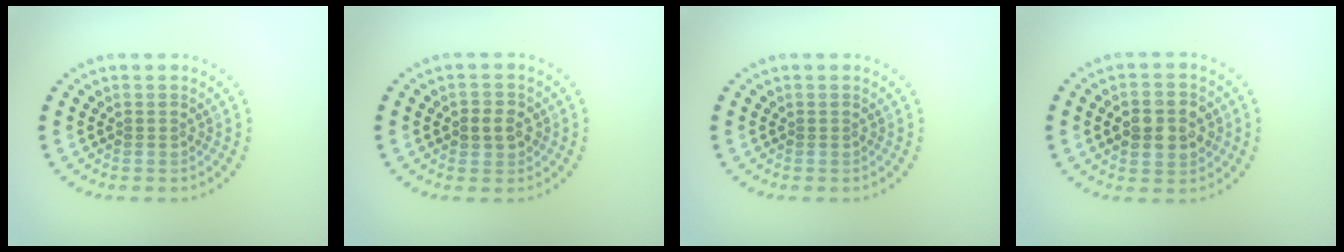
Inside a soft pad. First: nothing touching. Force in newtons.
{"total": 2.1, "press": 2.1, "slide": 0.5}
{"total": 0.0}
{"total": 4.3, "press": 4.3, "slide": 0.4}